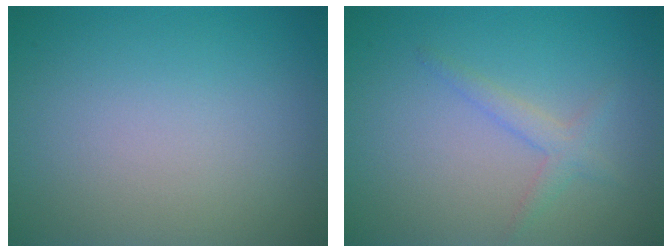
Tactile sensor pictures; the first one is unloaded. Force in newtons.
{"total": 1.6, "press": 1.6, "slide": 0.1}